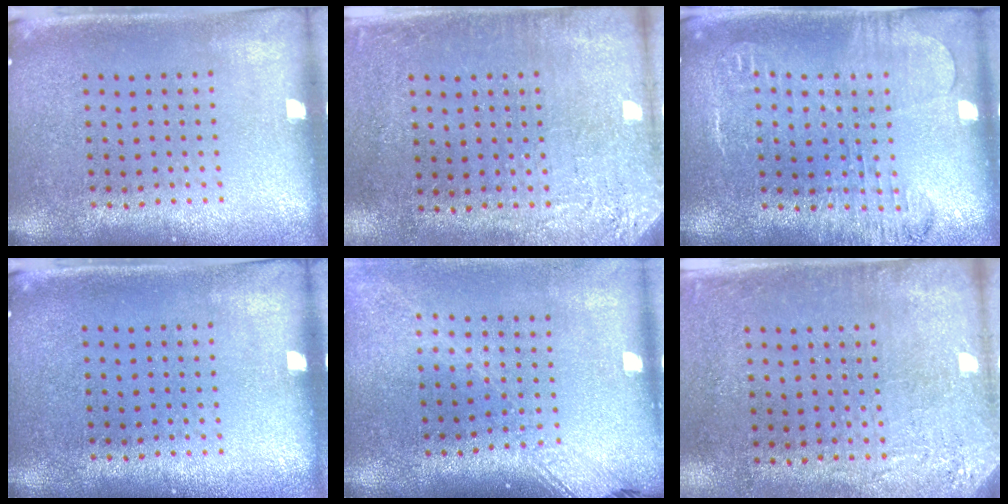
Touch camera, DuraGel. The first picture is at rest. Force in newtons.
{"total": 2.7, "press": 2.3, "slide": 1.3}
{"total": 1.8, "press": 1.7, "slide": 0.5}
{"total": 0.0}
{"total": 1.8, "press": 1.4, "slide": 1.1}
{"total": 2.8, "press": 2.3, "slide": 1.6}